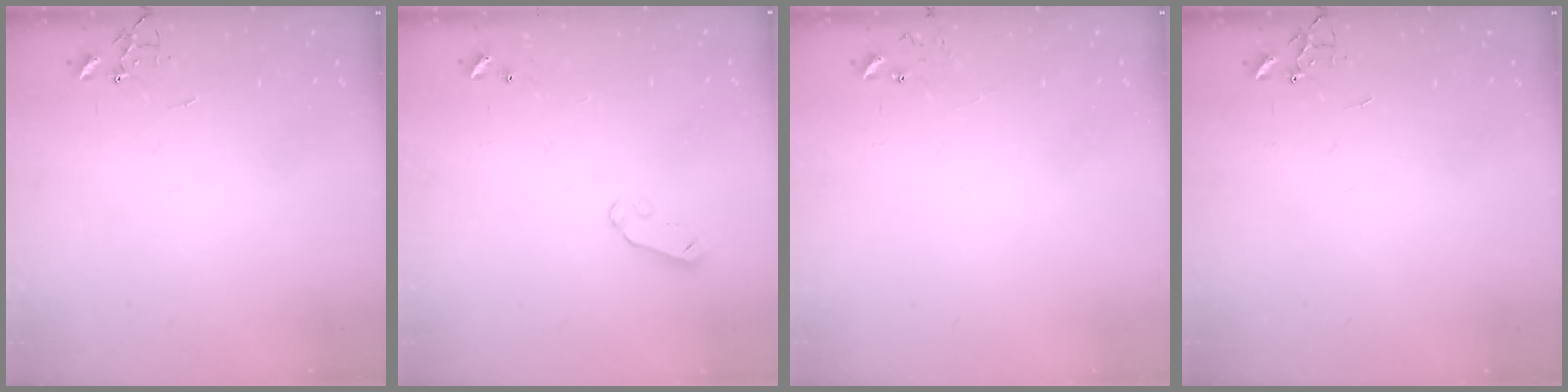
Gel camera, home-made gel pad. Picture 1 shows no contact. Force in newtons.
{"total": 4.0, "press": 4.0, "slide": 0.4}
{"total": 6.3, "press": 6.3, "slide": 0.5}
{"total": 0.0}